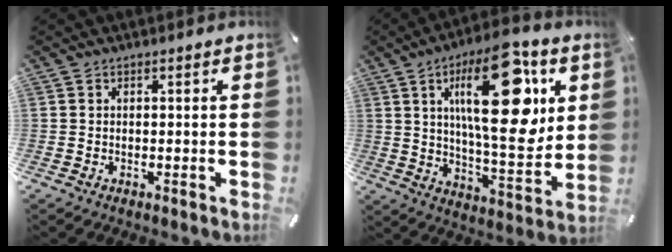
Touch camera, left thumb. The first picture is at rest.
{"total": 25.7, "force": [9.1, 10.0, 21.8], "torque": [-0.347, -0.045, 0.126]}